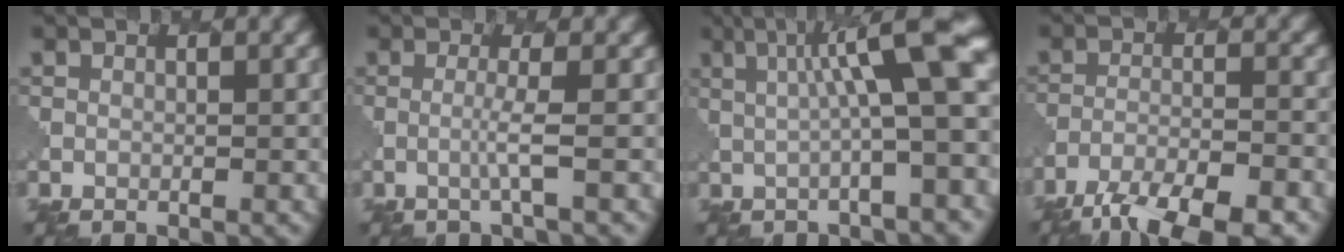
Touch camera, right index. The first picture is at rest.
{"total": 1.5, "force": [-0.1, -0.1, 1.5], "torque": [-0.028, 0.002, -0.011]}
{"total": 10.2, "force": [2.3, 1.7, 9.8], "torque": [-0.118, 0.016, 0.034]}
{"total": 8.3, "force": [-6.5, 2.1, 4.6], "torque": [-0.072, -0.015, -0.108]}